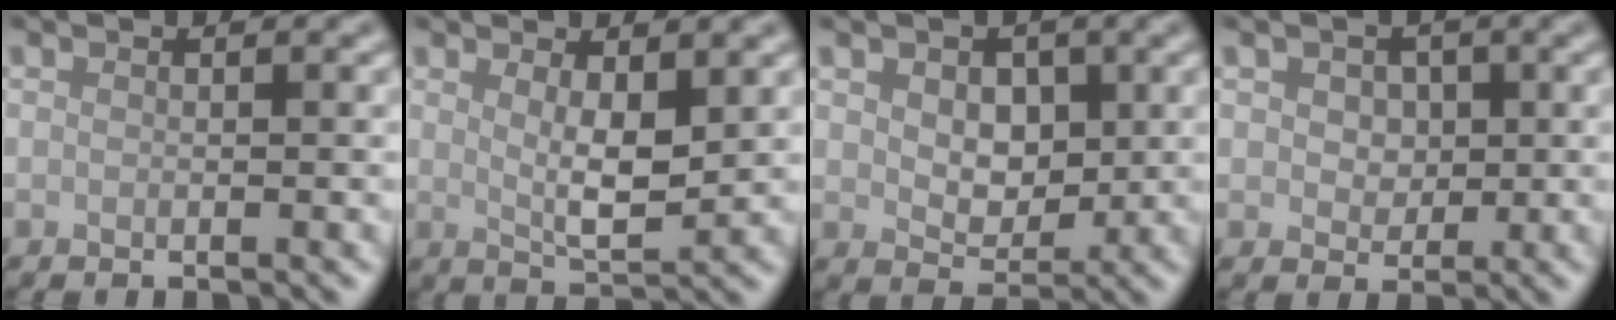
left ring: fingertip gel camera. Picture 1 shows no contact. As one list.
[{"total": 3.3, "force": [1.1, 1.0, 3.0], "torque": [-0.054, -0.011, 0.023]}, {"total": 3.5, "force": [0.8, 2.5, 2.3], "torque": [-0.045, -0.008, 0.011]}, {"total": 2.4, "force": [0.6, 1.9, 1.3], "torque": [-0.025, 0.000, 0.000]}]